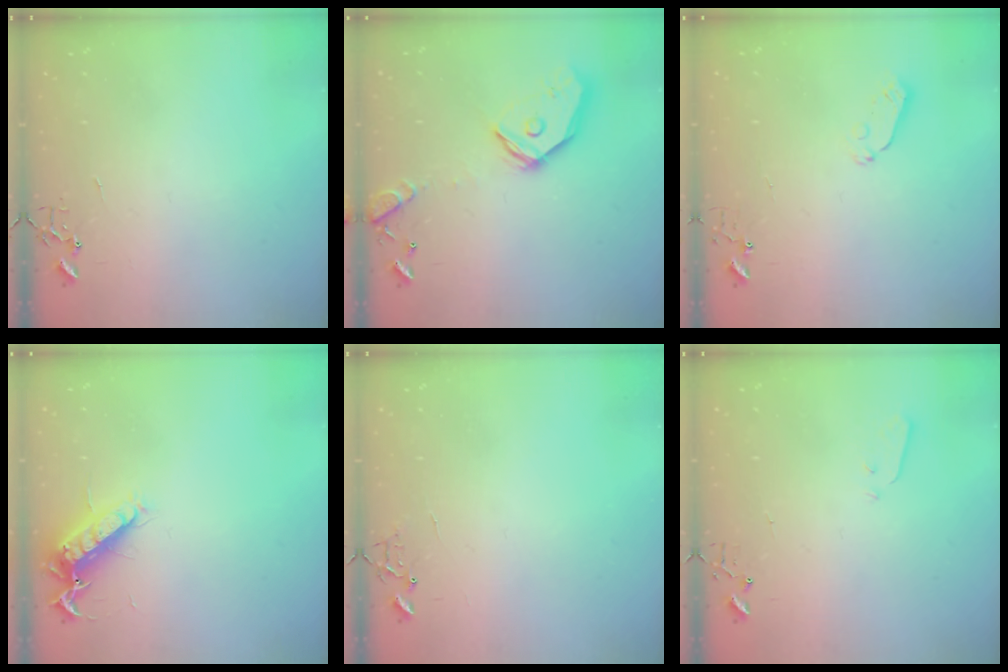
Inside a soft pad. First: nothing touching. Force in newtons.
{"total": 16.4, "press": 16.2, "slide": 2.5}
{"total": 5.0, "press": 5.0, "slide": 0.4}
{"total": 12.9, "press": 12.8, "slide": 1.4}
{"total": 6.4, "press": 6.4, "slide": 0.6}
{"total": 2.2, "press": 2.1, "slide": 0.3}